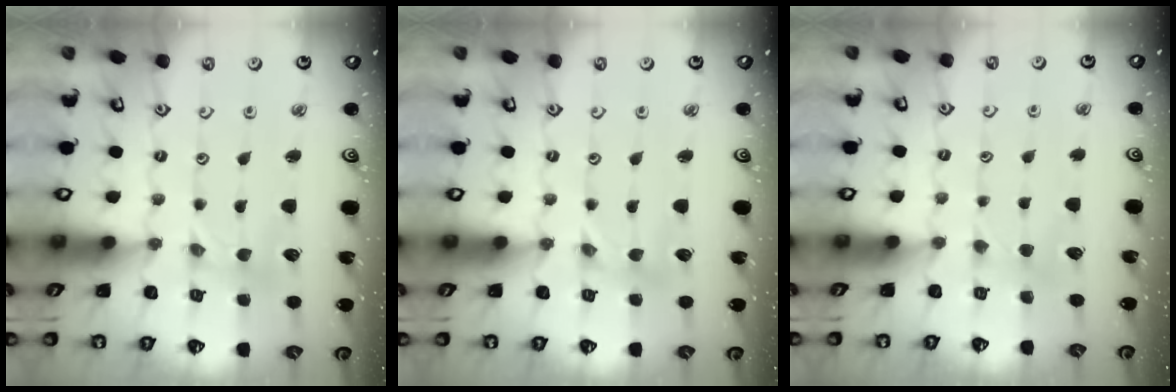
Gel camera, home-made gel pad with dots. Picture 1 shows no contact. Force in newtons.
{"total": 0.0}
{"total": 2.9, "press": 2.8, "slide": 0.4}